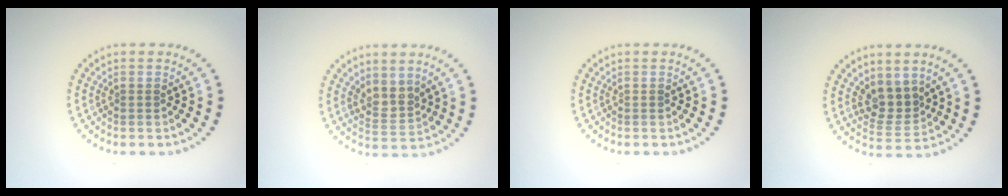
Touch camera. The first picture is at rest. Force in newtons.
{"total": 2.3, "press": 1.8, "slide": 1.4}
{"total": 0.0}
{"total": 3.1, "press": 2.6, "slide": 1.7}